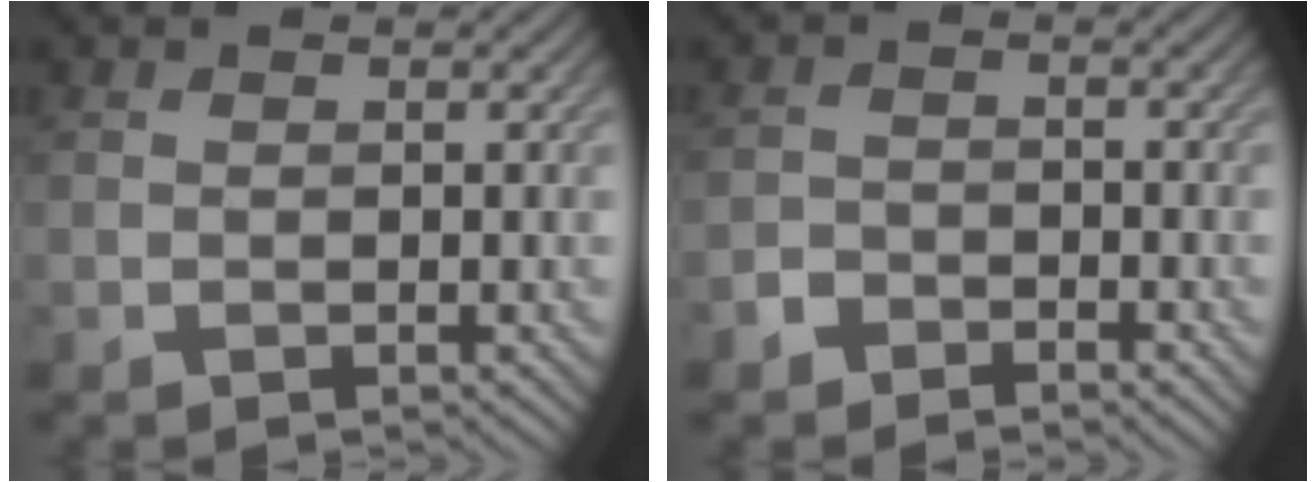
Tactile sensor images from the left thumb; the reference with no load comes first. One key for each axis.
{"total": 1.9, "fx": -1.6, "fy": 1.0, "fz": 0.4, "tx": -0.004, "ty": 0.006, "tz": -0.039}